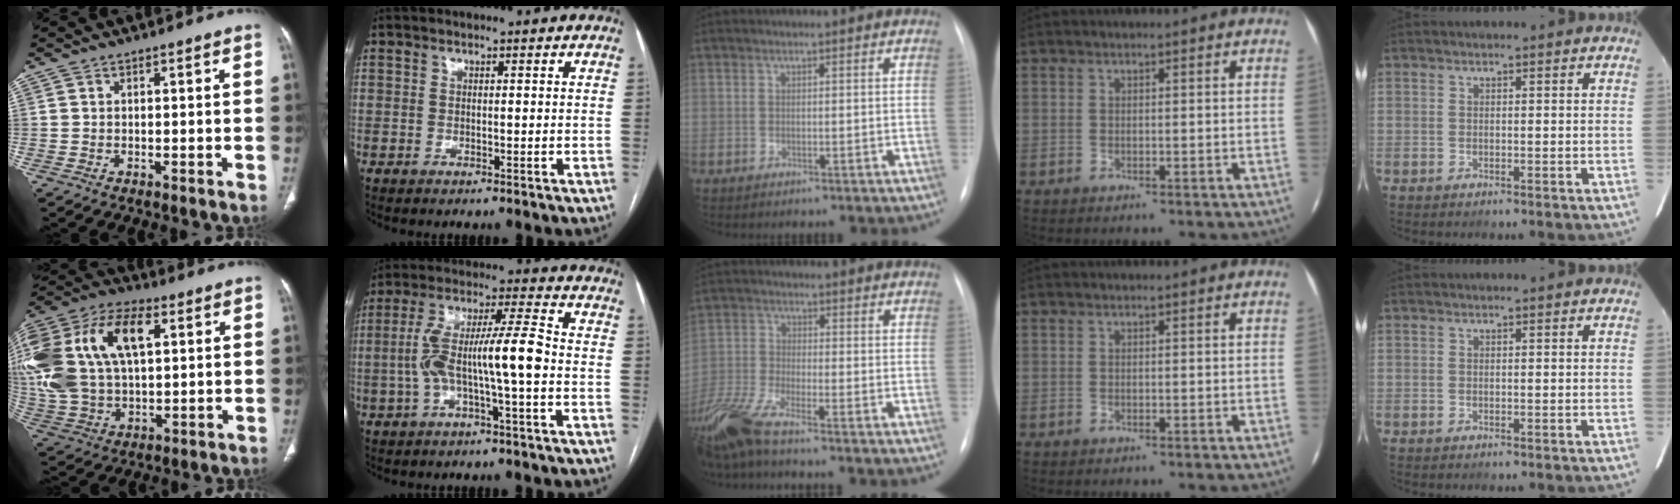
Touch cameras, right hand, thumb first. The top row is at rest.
{"thumb": {"total": 26.9, "force": [6.6, 15.6, 20.9], "torque": [-0.475, 0.030, 0.124]}, "index": {"total": 11.0, "force": [-1.9, 0.6, 10.8], "torque": [-0.208, 0.030, -0.037]}, "middle": {"total": 8.3, "force": [-6.7, 0.5, 4.9], "torque": [-0.118, -0.026, -0.136]}}